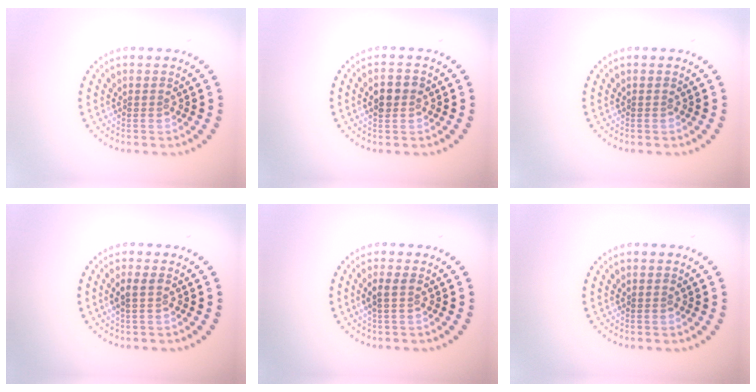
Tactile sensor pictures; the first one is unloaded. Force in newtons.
{"total": 2.7, "press": 2.7, "slide": 0.2}
{"total": 0.0}
{"total": 1.1, "press": 1.0, "slide": 0.5}
{"total": 1.1, "press": 0.9, "slide": 0.6}
{"total": 0.0}